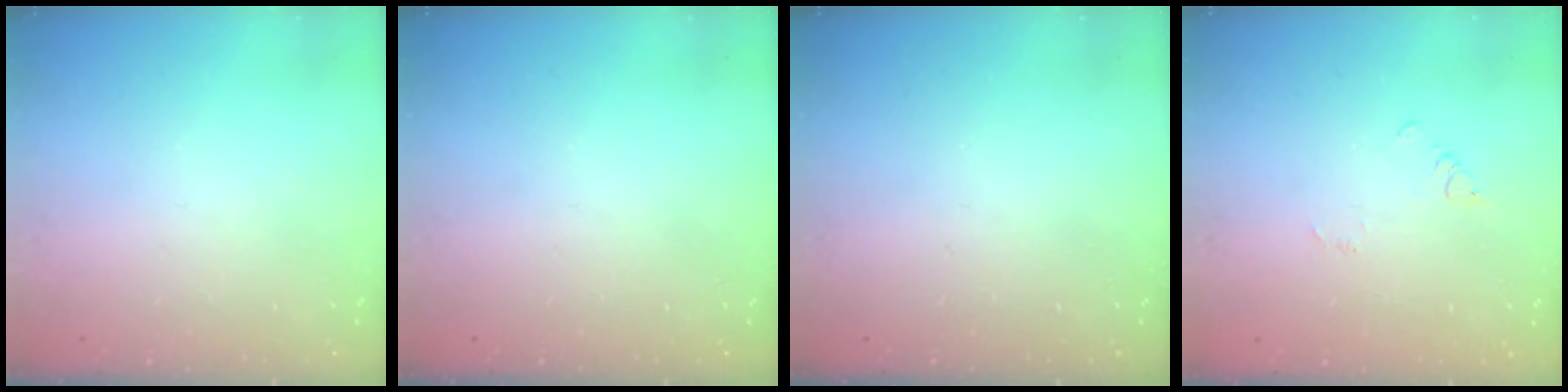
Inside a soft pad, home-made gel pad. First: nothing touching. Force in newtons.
{"total": 0.0}
{"total": 0.0}
{"total": 2.4, "press": 2.4, "slide": 0.3}